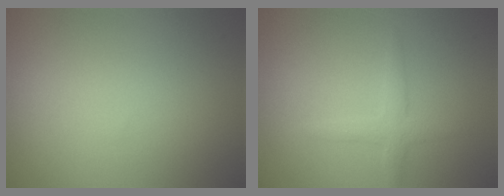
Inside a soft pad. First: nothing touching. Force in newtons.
{"total": 1.9, "press": 1.9, "slide": 0.1}